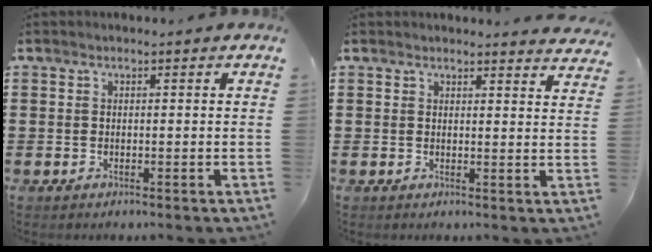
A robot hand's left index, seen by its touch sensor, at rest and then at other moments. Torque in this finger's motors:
{"motor_torque": [0.99, -1.15, 0.08, 0.00]}